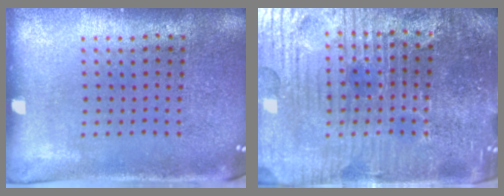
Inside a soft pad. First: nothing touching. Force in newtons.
{"total": 5.6, "press": 5.3, "slide": 1.8}